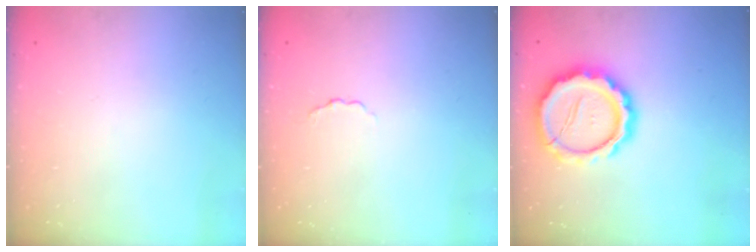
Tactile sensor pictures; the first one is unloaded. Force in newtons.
{"total": 1.7, "press": 1.6, "slide": 0.5}
{"total": 14.5, "press": 14.2, "slide": 2.5}